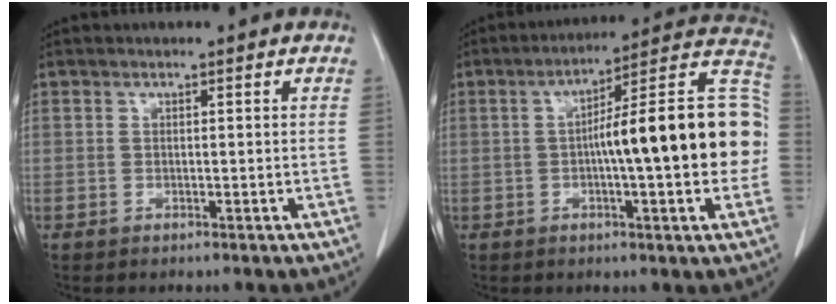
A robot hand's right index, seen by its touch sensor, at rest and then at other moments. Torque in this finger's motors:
{"motor_torque": [1.16, 0.02, 0.47, 0.21]}